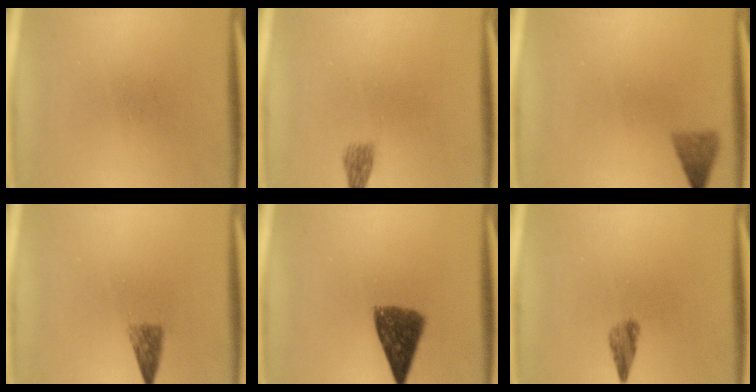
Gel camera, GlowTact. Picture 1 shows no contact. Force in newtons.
{"total": 1.9}
{"total": 2.5}
{"total": 2.4}
{"total": 8.1}
{"total": 2.2}